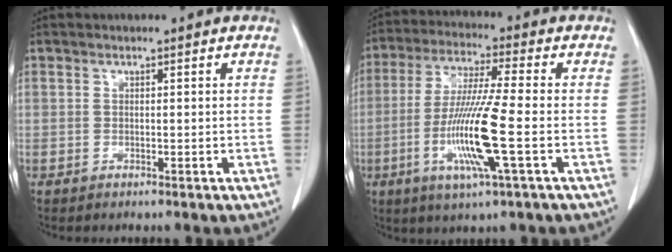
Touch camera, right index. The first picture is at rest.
{"total": 12.7, "force": [-3.3, -0.2, 12.3], "torque": [-0.250, -0.017, -0.068]}